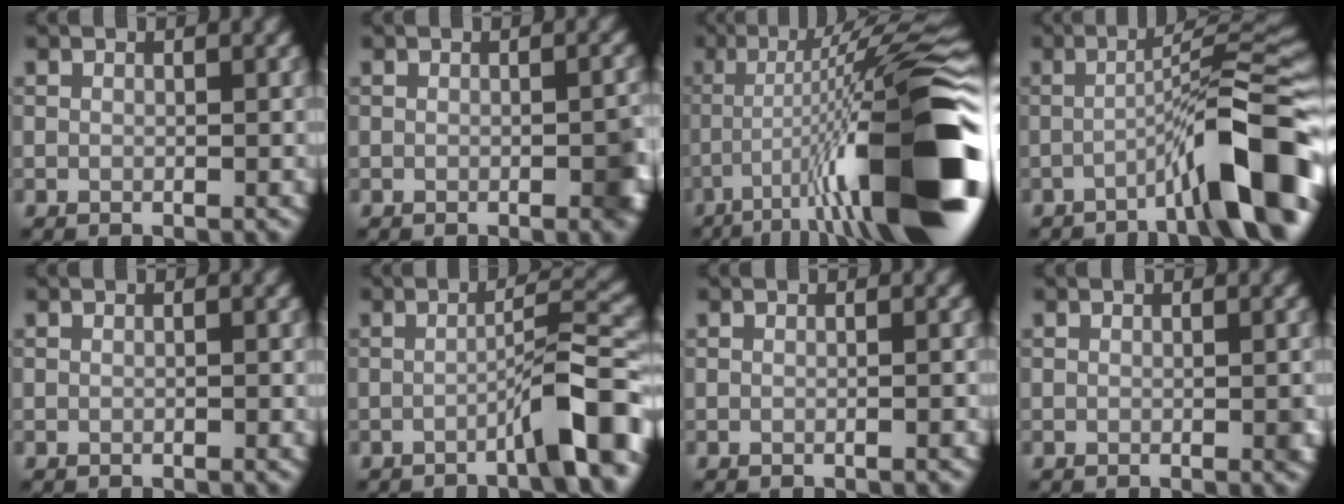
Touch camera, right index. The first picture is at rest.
{"total": 2.2, "force": [-0.8, 0.5, 2.0], "torque": [-0.025, 0.004, -0.010]}
{"total": 17.1, "force": [-5.7, 3.0, 15.8], "torque": [-0.238, 0.029, -0.091]}
{"total": 10.0, "force": [-4.6, 1.4, 8.8], "torque": [-0.116, 0.026, -0.079]}
{"total": 0.0}
{"total": 5.9, "force": [-3.0, 0.6, 5.0], "torque": [-0.068, 0.020, -0.056]}
{"total": 0.7, "force": [-0.3, 0.1, 0.6], "torque": [-0.004, 0.005, -0.007]}
{"total": 0.8, "force": [-0.2, 0.1, 0.7], "torque": [-0.009, 0.001, -0.002]}